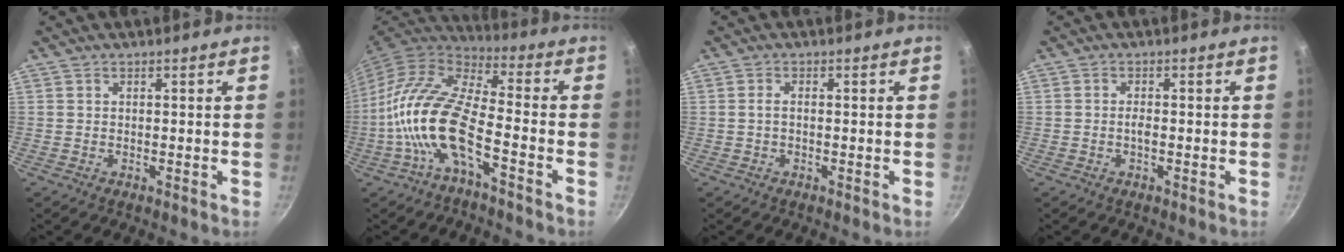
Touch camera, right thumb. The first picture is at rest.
{"total": 15.8, "force": [-5.4, 5.7, 13.7], "torque": [-0.269, 0.043, -0.120]}
{"total": 1.3, "force": [-0.2, 0.6, 1.1], "torque": [-0.030, 0.007, -0.006]}
{"total": 1.4, "force": [-0.4, 0.6, 1.2], "torque": [-0.022, 0.006, -0.009]}